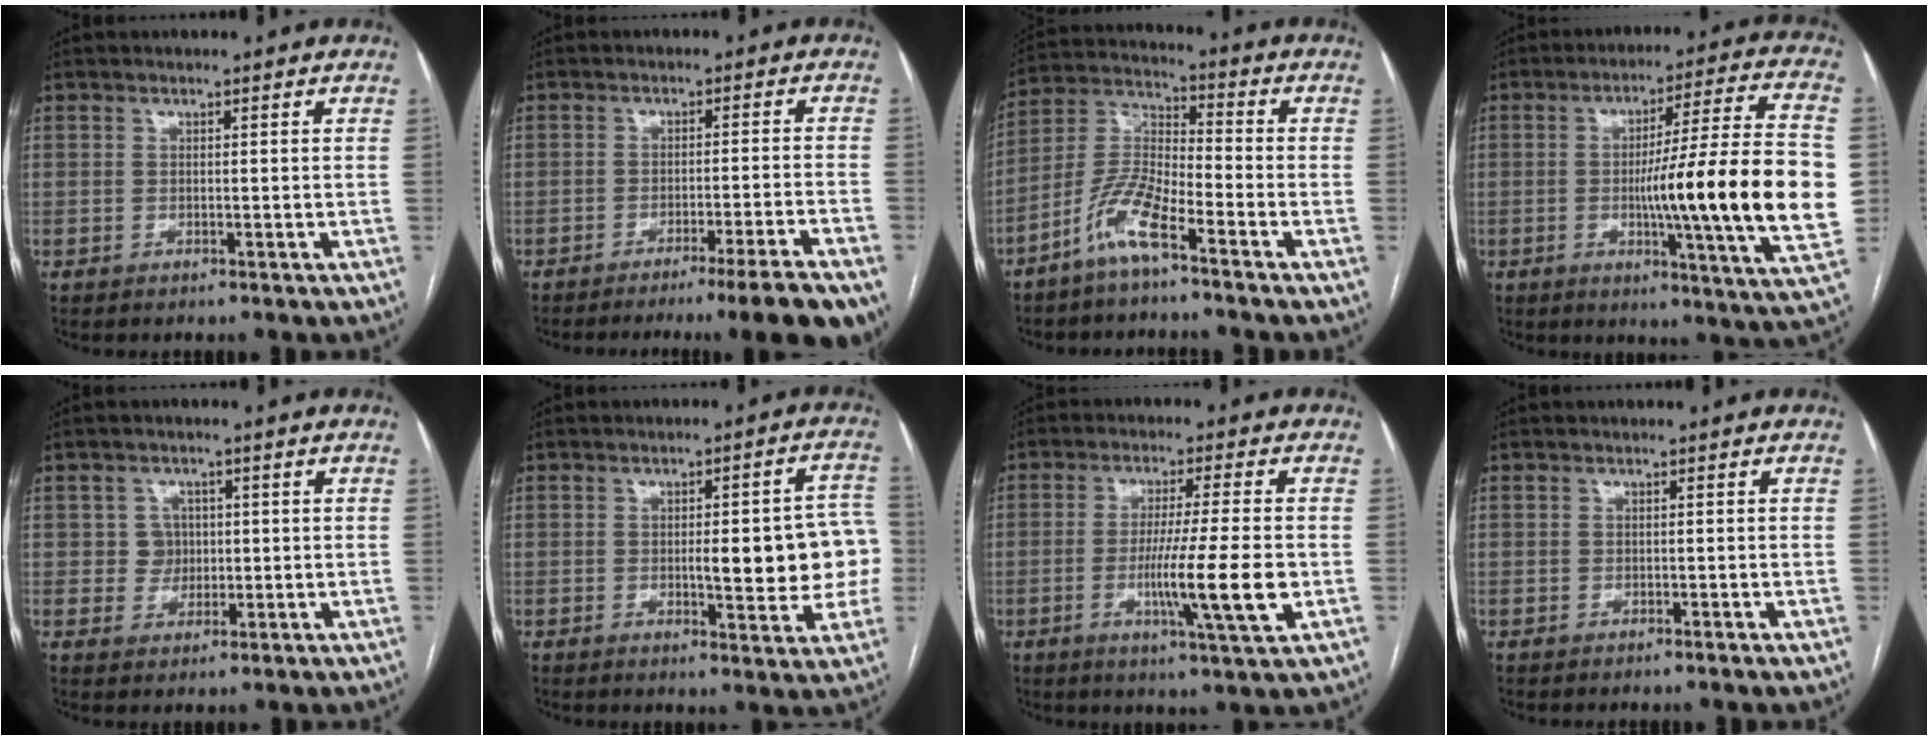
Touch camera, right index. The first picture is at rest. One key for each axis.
{"total": 9.7, "fx": -6.6, "fy": -0.5, "fz": 7.1, "tx": -0.067, "ty": -0.011, "tz": -0.093}
{"total": 8.5, "fx": -5.6, "fy": 1.2, "fz": 6.3, "tx": -0.140, "ty": -0.002, "tz": -0.121}
{"total": 22.2, "fx": -2.1, "fy": -0.5, "fz": 22.1, "tx": -0.277, "ty": 0.000, "tz": -0.034}
{"total": 3.1, "fx": 0.3, "fy": 3.0, "fz": 0.5, "tx": 0.001, "ty": 0.008, "tz": 0.007}
{"total": 12.1, "fx": -0.7, "fy": 2.9, "fz": 11.7, "tx": -0.138, "ty": 0.019, "tz": -0.004}
{"total": 10.8, "fx": -2.4, "fy": -0.8, "fz": 10.5, "tx": -0.178, "ty": -0.024, "tz": -0.044}
{"total": 0.0}